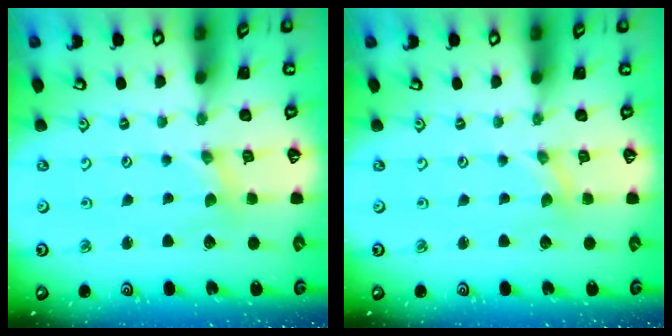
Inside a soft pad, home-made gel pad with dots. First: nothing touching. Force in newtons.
{"total": 0.0}